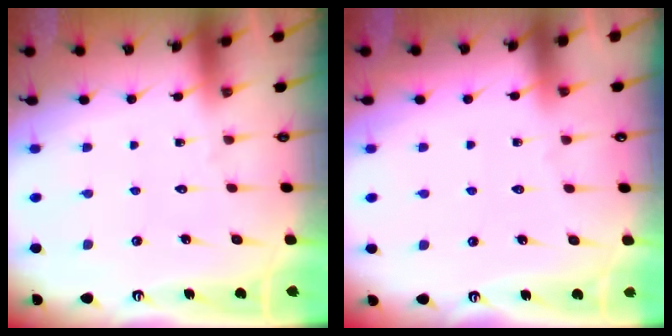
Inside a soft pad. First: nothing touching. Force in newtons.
{"total": 2.6, "press": 2.5, "slide": 0.5}